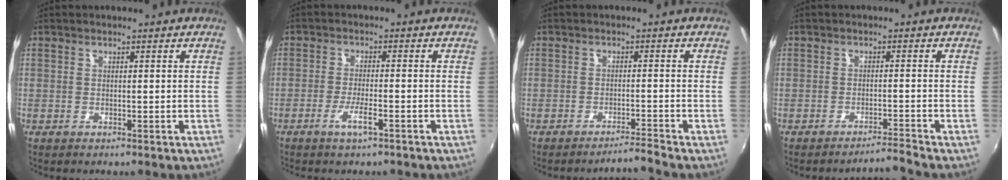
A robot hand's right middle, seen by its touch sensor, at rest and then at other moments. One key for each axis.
{"total": 3.9, "fx": -2.5, "fy": 0.5, "fz": 3.0, "tx": -0.068, "ty": -0.005, "tz": -0.048}
{"total": 3.0, "fx": -2.6, "fy": -1.5, "fz": -0.2, "tx": -0.002, "ty": 0.004, "tz": -0.044}
{"total": 3.1, "fx": -2.6, "fy": -1.6, "fz": -0.4, "tx": 0.002, "ty": 0.004, "tz": -0.045}